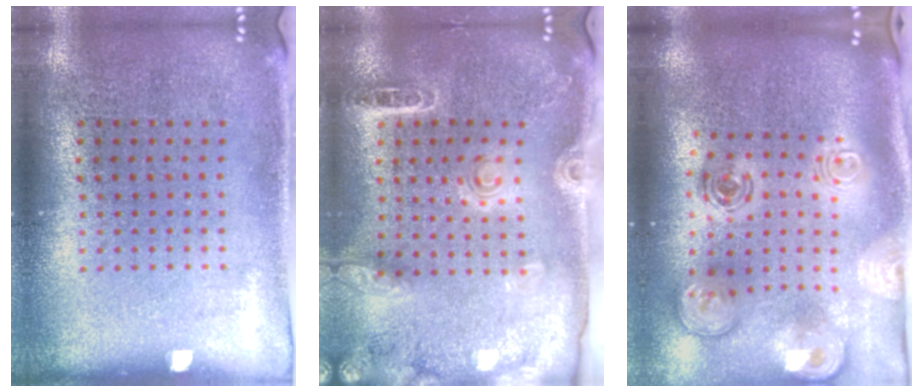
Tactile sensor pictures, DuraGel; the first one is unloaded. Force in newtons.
{"total": 1.8, "press": 1.8, "slide": 0.2}
{"total": 2.9, "press": 2.0, "slide": 2.1}